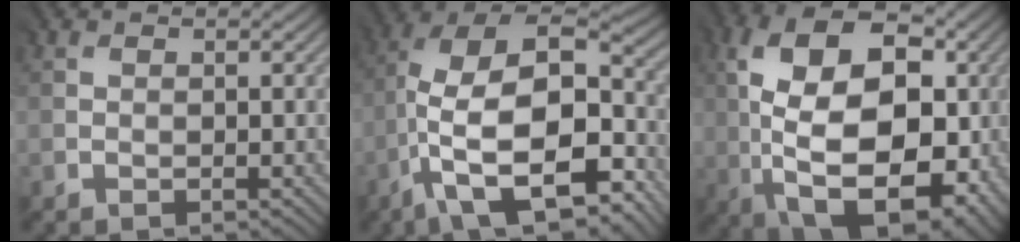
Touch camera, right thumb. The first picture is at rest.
{"total": 16.8, "force": [-6.4, 8.0, 13.3], "torque": [-0.223, -0.007, -0.098]}
{"total": 18.3, "force": [-0.6, 10.3, 15.1], "torque": [-0.245, 0.021, -0.014]}